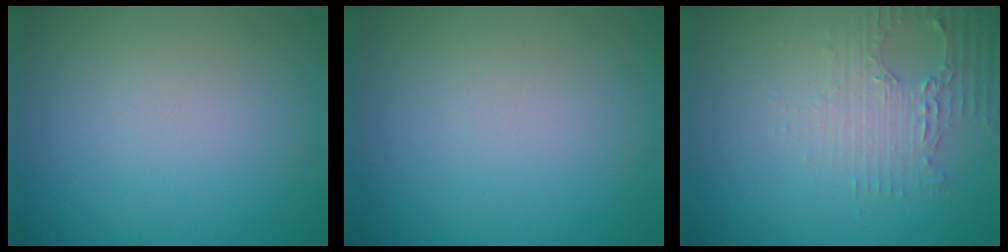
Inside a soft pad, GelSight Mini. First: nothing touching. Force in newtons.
{"total": 0.0}
{"total": 2.7, "press": 2.4, "slide": 1.3}